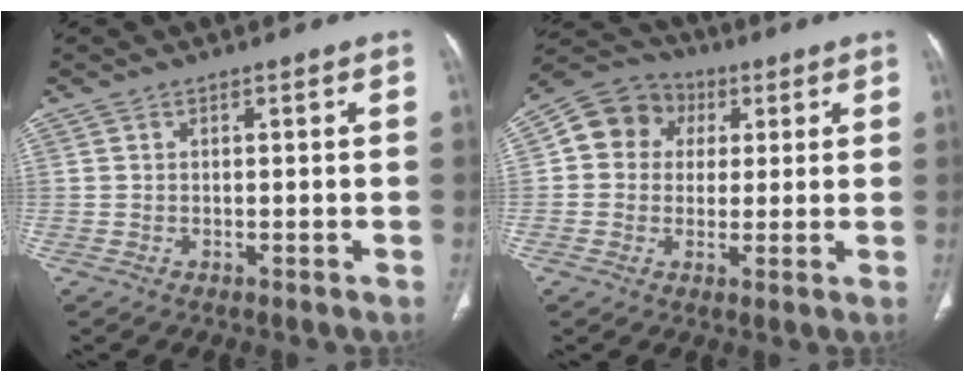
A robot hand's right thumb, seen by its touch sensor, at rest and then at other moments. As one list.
[{"total": 10.1, "force": [2.2, 9.0, 4.1], "torque": [-0.049, 0.012, 0.024]}]